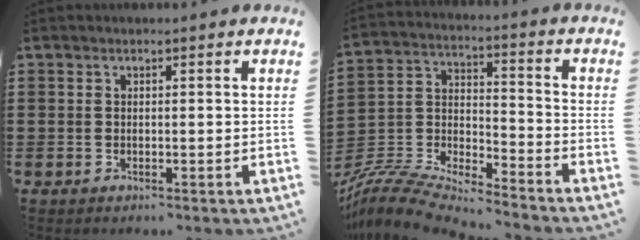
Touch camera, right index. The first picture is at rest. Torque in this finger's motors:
{"motor_torque": [0.28, 1.85, 0.17, 0.10]}